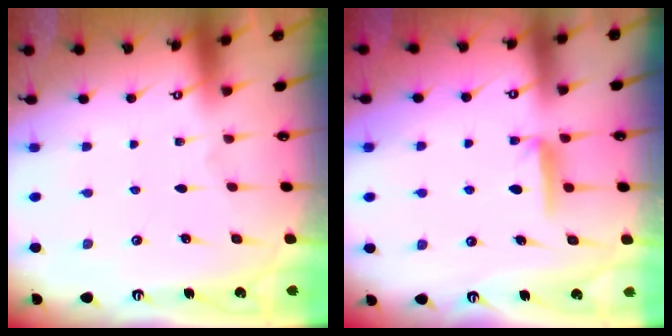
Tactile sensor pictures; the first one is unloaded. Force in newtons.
{"total": 5.4, "press": 5.4, "slide": 0.5}